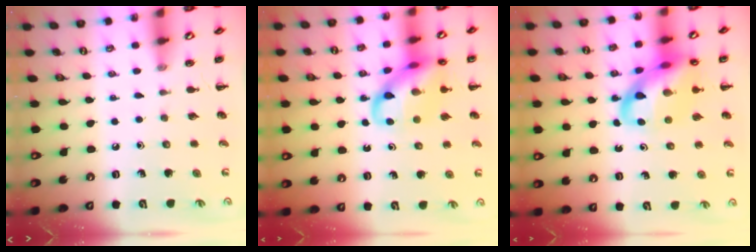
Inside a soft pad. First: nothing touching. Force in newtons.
{"total": 14.6, "press": 14.5, "slide": 1.8}
{"total": 17.3, "press": 17.0, "slide": 3.1}